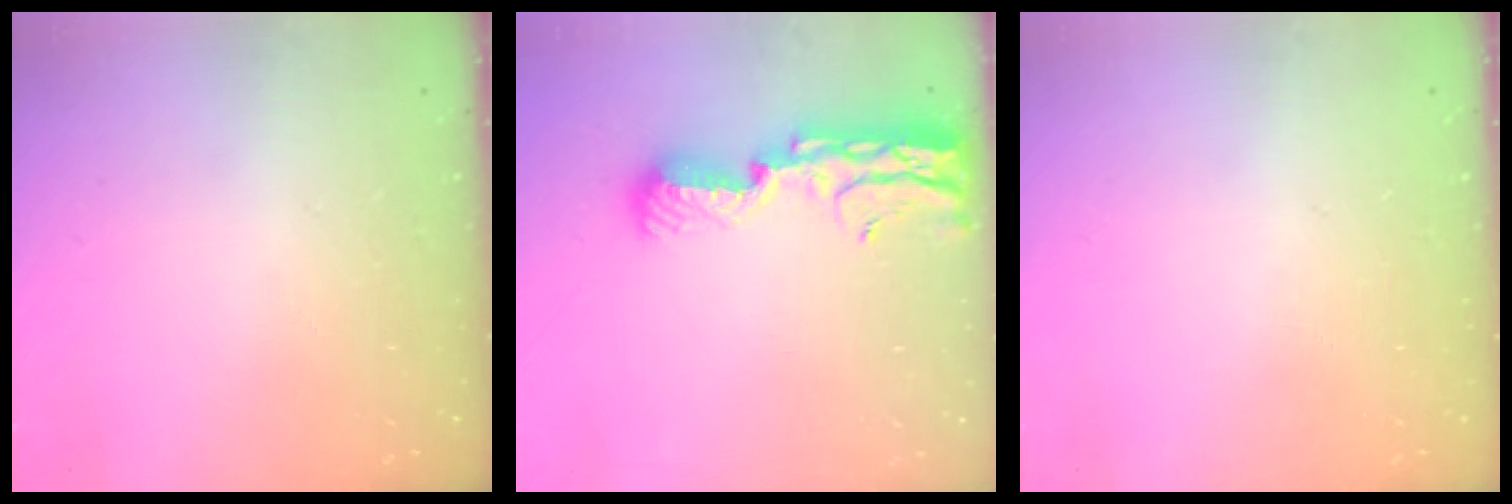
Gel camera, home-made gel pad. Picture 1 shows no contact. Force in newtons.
{"total": 11.5, "press": 11.4, "slide": 1.6}
{"total": 0.0}